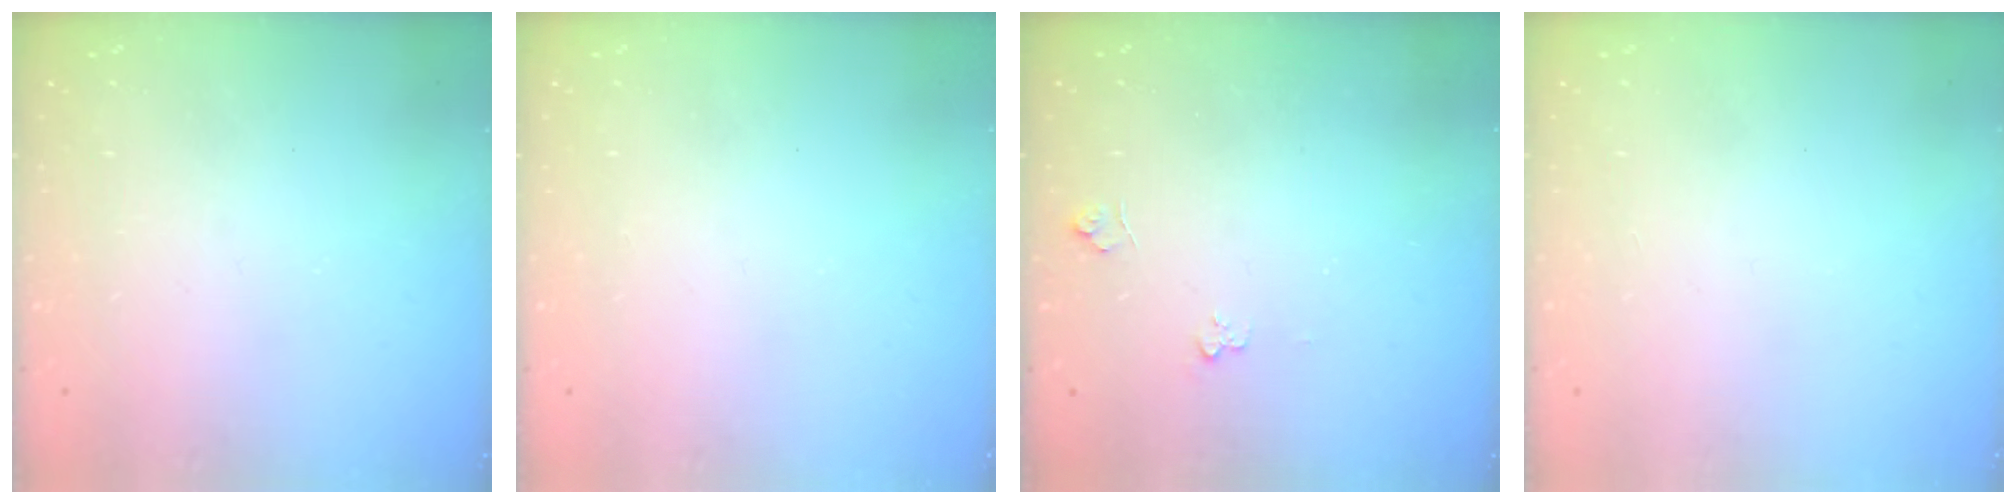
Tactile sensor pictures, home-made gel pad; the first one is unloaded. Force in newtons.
{"total": 0.0}
{"total": 3.6, "press": 3.6, "slide": 0.4}
{"total": 0.0}